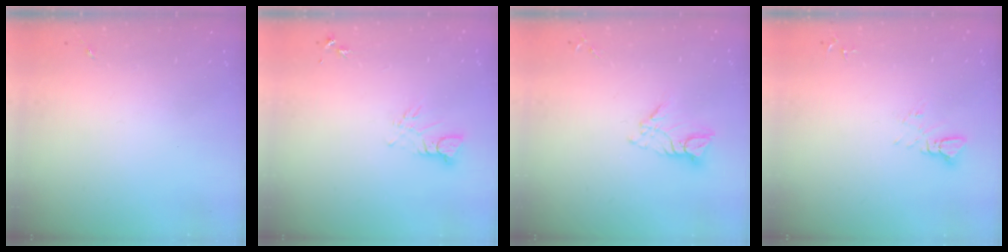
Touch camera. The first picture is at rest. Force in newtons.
{"total": 3.9, "press": 3.9, "slide": 0.4}
{"total": 8.4, "press": 8.4, "slide": 0.9}
{"total": 3.8, "press": 3.8, "slide": 0.3}